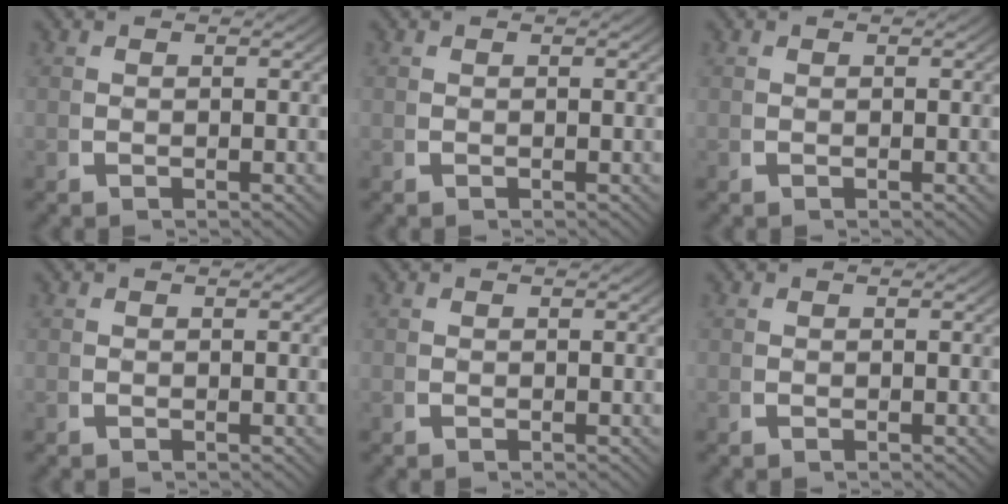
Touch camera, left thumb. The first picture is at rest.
{"total": 0.0}
{"total": 0.0}
{"total": 0.0}
{"total": 0.0}
{"total": 0.0}